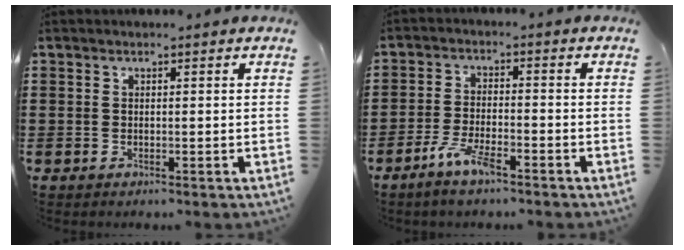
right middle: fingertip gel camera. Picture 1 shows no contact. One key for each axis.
{"total": 4.9, "fx": -3.3, "fy": 1.1, "fz": 3.4, "tx": -0.073, "ty": 0.001, "tz": -0.064}